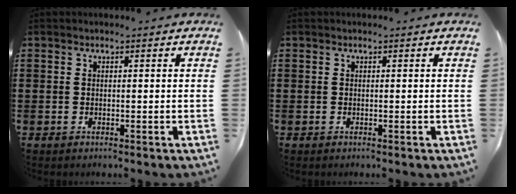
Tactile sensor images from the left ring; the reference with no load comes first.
{"total": 0.0}